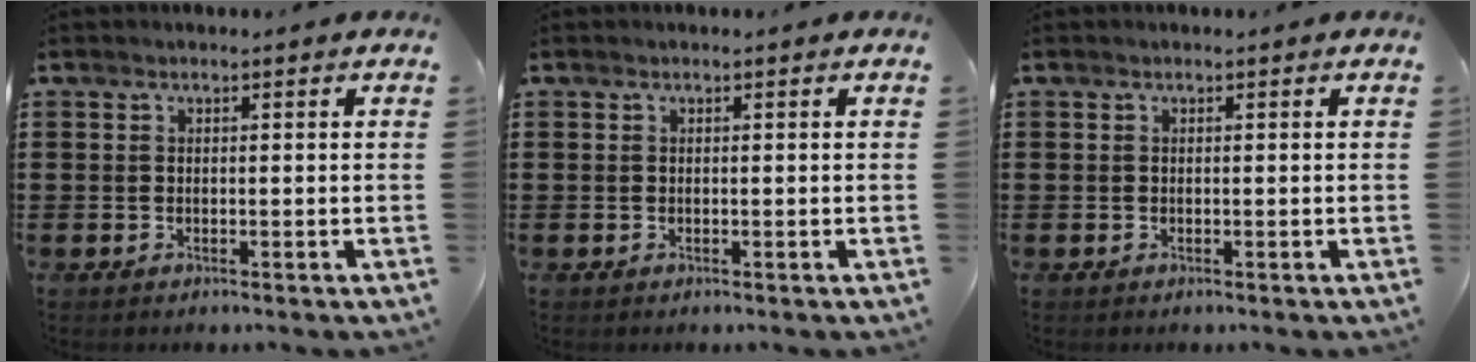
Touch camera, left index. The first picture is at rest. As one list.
[{"total": 0.0}, {"total": 0.0}]